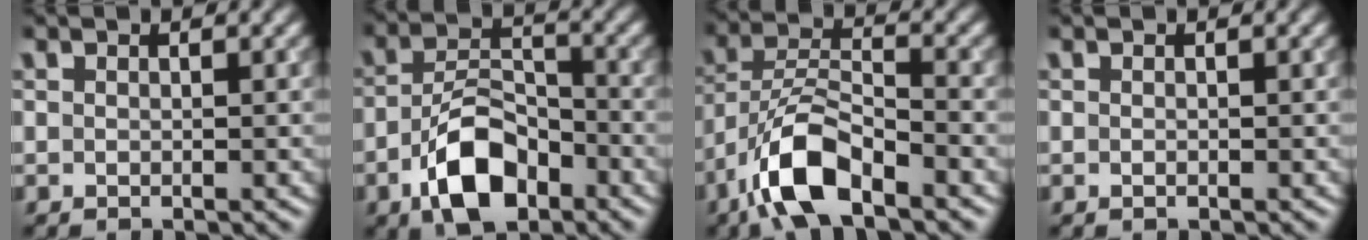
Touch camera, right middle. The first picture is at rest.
{"total": 7.2, "force": [-3.7, 3.8, 4.9], "torque": [-0.086, -0.001, -0.075]}
{"total": 7.4, "force": [-4.7, 2.6, 5.1], "torque": [-0.094, 0.005, -0.094]}
{"total": 0.0}